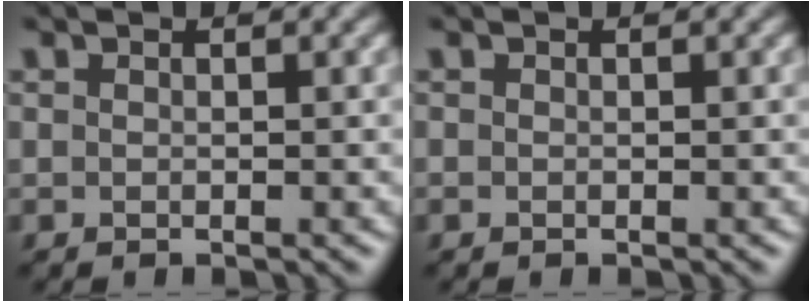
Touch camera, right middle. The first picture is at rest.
{"total": 0.0}